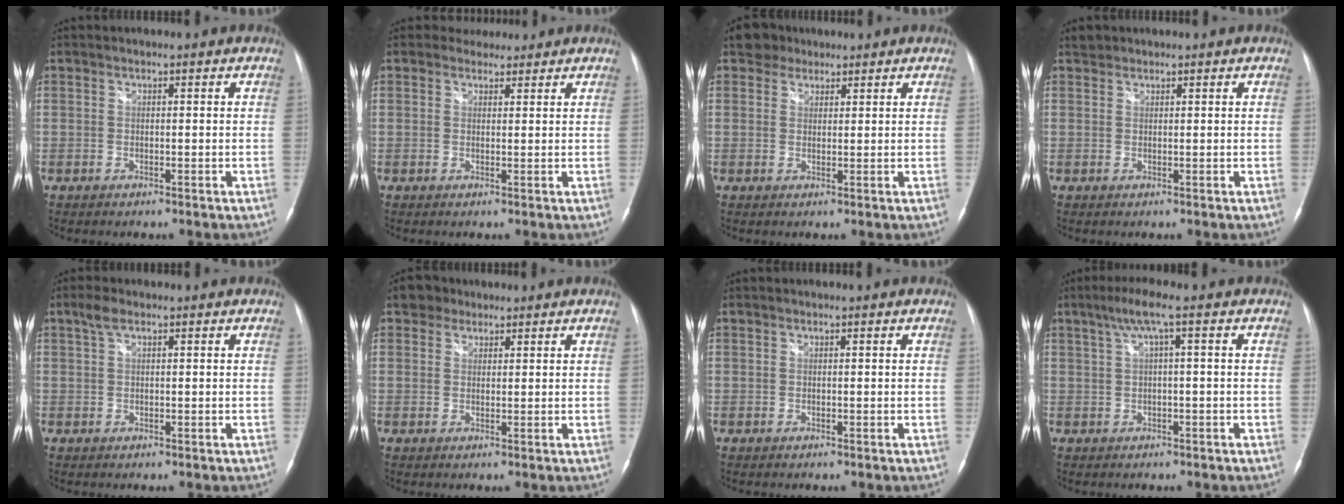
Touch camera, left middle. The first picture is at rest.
{"total": 2.6, "force": [2.3, 1.1, -0.1], "torque": [0.003, 0.008, 0.035]}
{"total": 3.1, "force": [2.4, 1.9, 0.1], "torque": [-0.001, 0.011, 0.038]}
{"total": 1.2, "force": [1.0, 0.5, -0.1], "torque": [0.002, 0.006, 0.016]}
{"total": 2.0, "force": [1.2, 0.7, 1.5], "torque": [-0.036, 0.016, 0.028]}
{"total": 2.7, "force": [2.0, 1.9, 0.3], "torque": [-0.005, 0.011, 0.030]}
{"total": 0.0}
{"total": 3.9, "force": [1.3, -0.4, 3.7], "torque": [-0.073, 0.021, 0.027]}